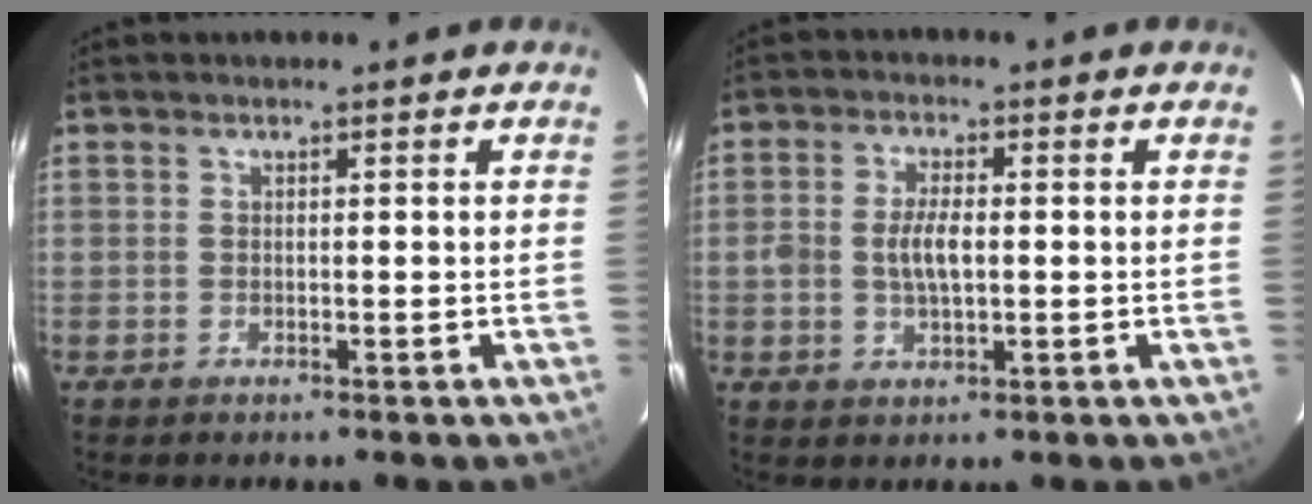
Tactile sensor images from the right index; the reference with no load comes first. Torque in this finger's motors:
{"motor_torque": [0.25, 0.16, 0.09, 0.08]}